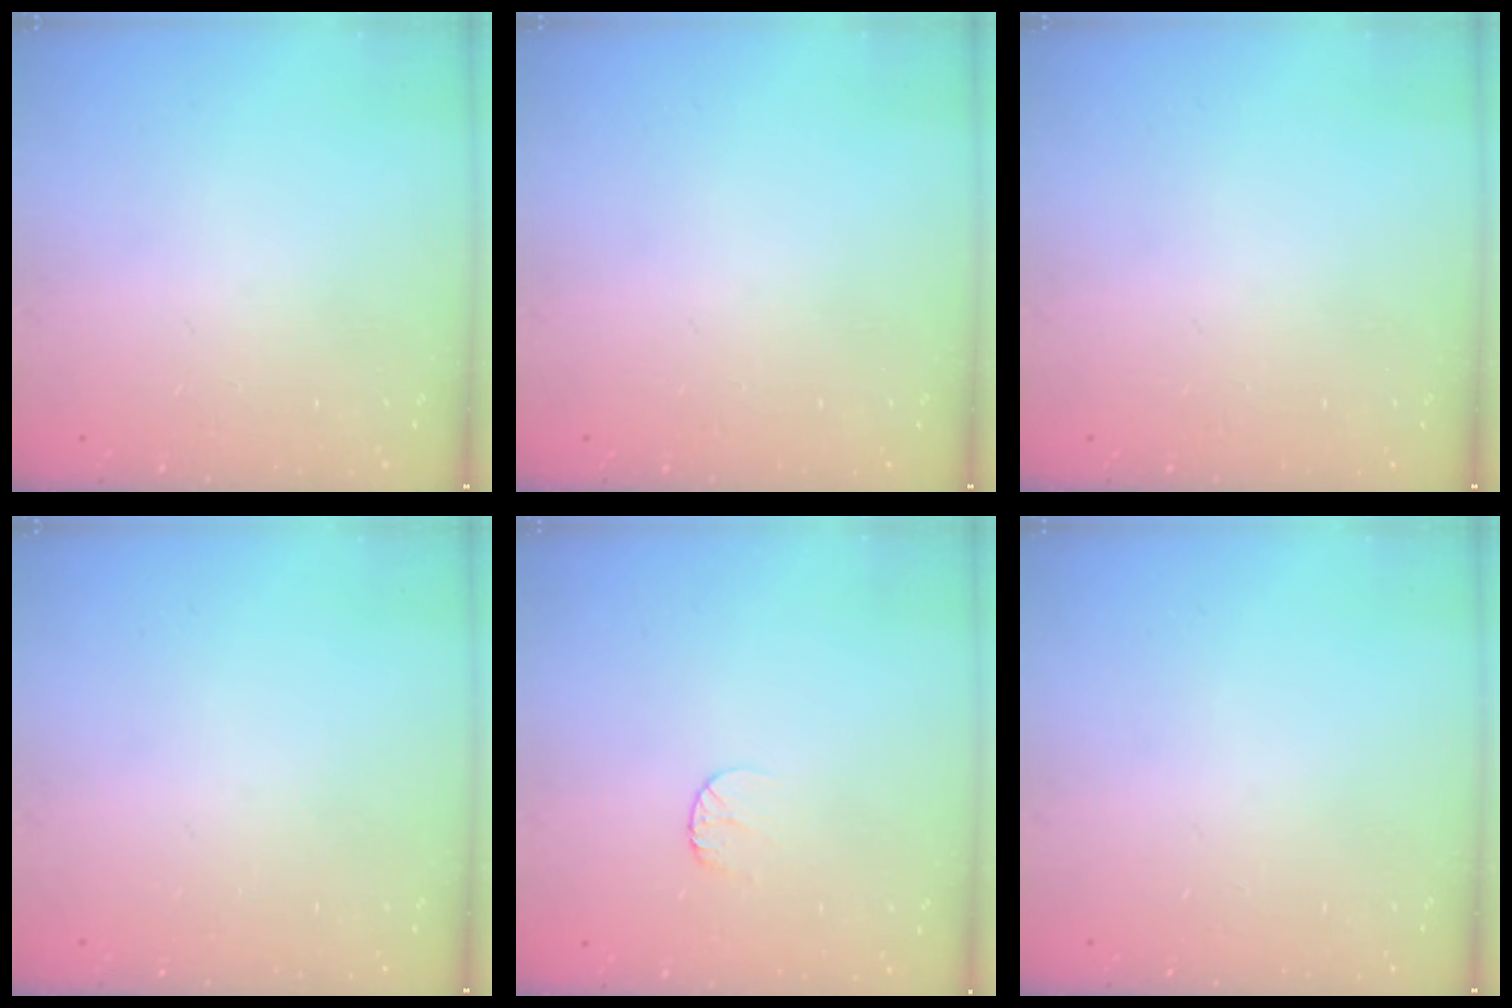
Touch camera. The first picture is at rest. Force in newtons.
{"total": 0.0}
{"total": 0.0}
{"total": 0.0}
{"total": 3.7, "press": 3.7, "slide": 0.3}
{"total": 0.0}